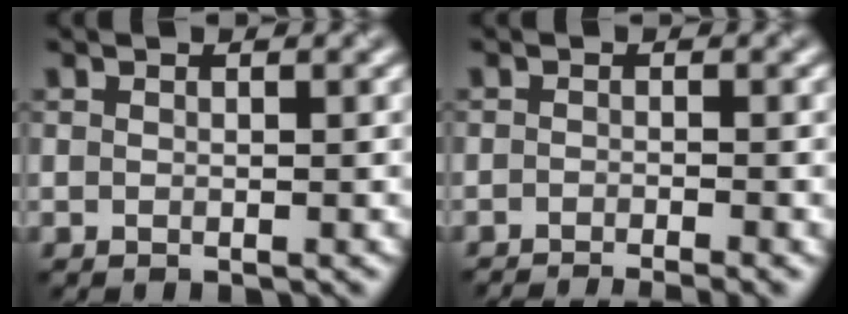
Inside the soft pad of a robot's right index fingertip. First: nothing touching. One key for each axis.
{"total": 3.4, "fx": -2.8, "fy": 0.4, "fz": 2.0, "tx": -0.029, "ty": -0.002, "tz": -0.048}